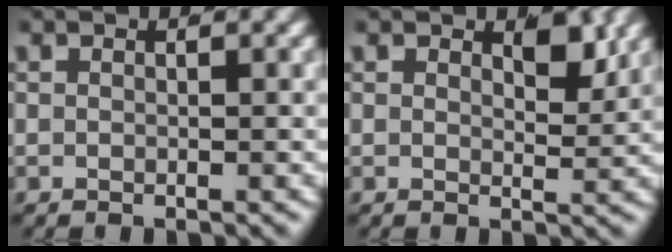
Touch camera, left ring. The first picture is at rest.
{"total": 2.2, "force": [1.4, 0.6, 1.6], "torque": [-0.023, -0.012, 0.027]}